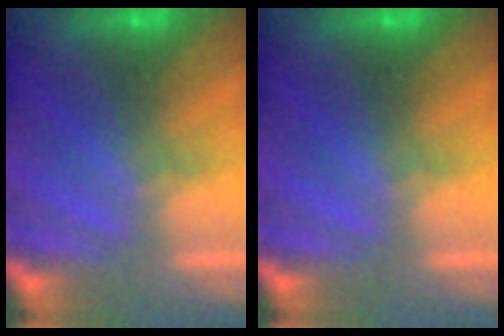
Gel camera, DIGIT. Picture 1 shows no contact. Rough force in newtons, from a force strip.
{"total": 0.0}